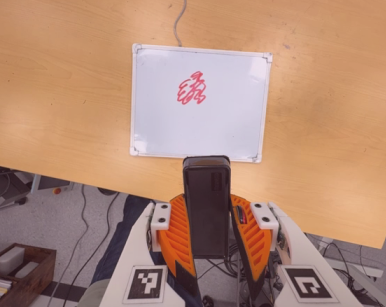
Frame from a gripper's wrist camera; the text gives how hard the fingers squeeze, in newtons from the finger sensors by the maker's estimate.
{"total": 8.1, "left": 7.1, "right": 9.0}